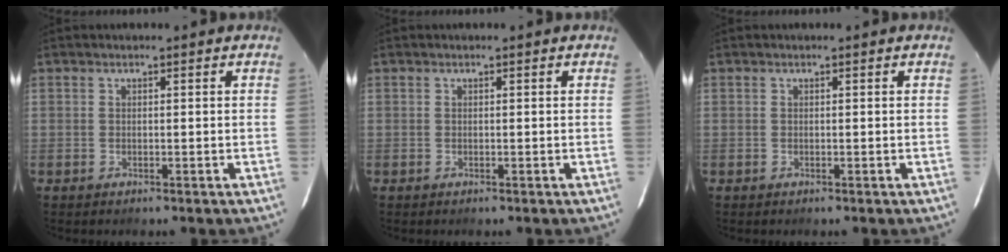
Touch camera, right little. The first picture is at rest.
{"total": 0.0}
{"total": 0.0}